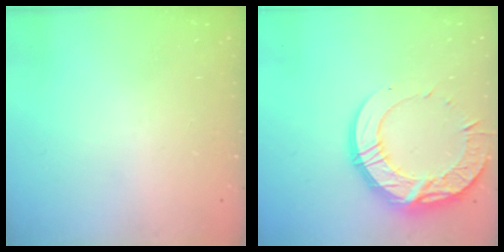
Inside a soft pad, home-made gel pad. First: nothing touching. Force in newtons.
{"total": 18.7, "press": 18.7, "slide": 1.4}